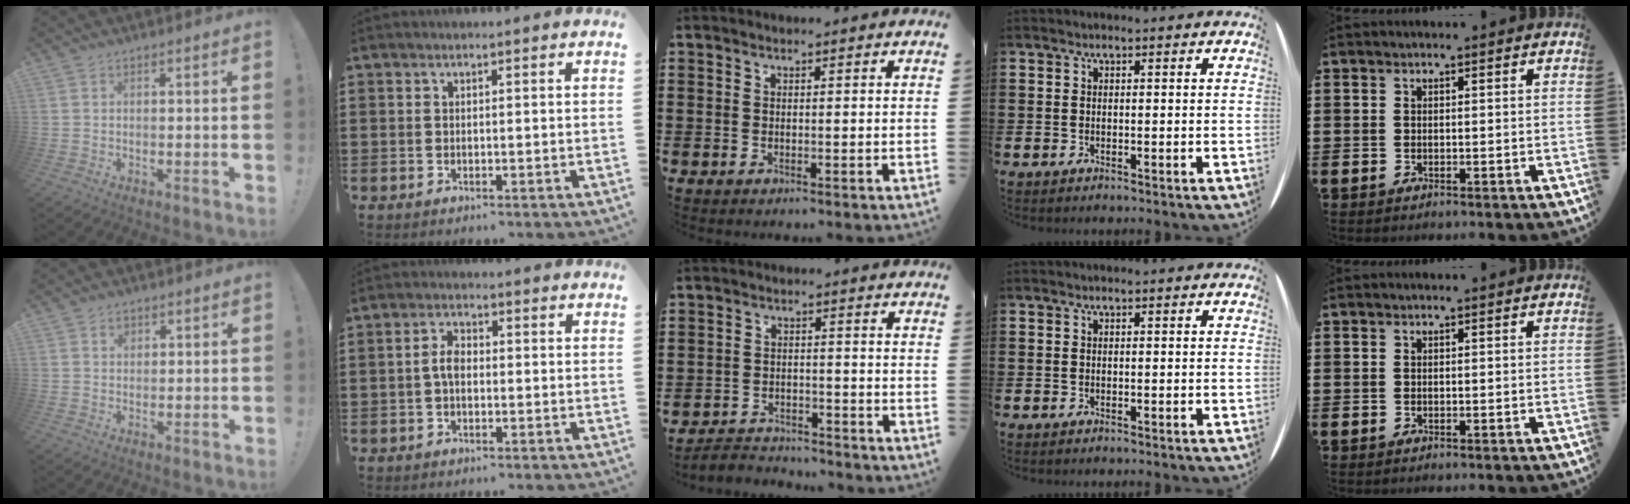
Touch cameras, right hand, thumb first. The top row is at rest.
{"thumb": {"total": 1.9, "force": [1.0, 1.5, 0.6], "torque": [0.004, -0.005, 0.014]}, "index": {"total": 3.4, "force": [-0.5, 1.9, 2.8], "torque": [-0.063, 0.002, -0.013]}, "middle": {"total": 3.4, "force": [-3.3, 0.8, -0.3], "torque": [-0.004, -0.001, -0.071]}}